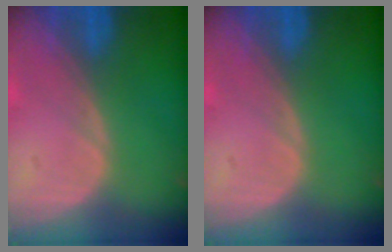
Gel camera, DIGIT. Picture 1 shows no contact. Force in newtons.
{"total": 0.0}